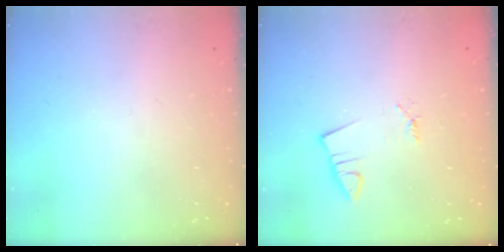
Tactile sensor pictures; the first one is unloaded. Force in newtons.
{"total": 0.9, "press": 0.9, "slide": 0.1}